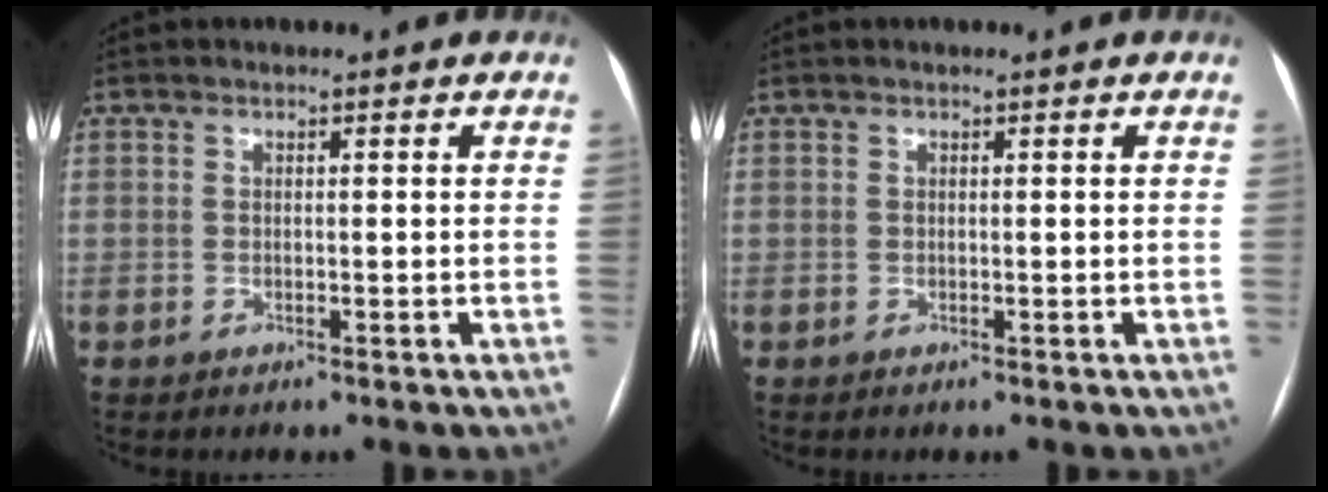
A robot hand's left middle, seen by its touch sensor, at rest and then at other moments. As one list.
[{"total": 0.0}]